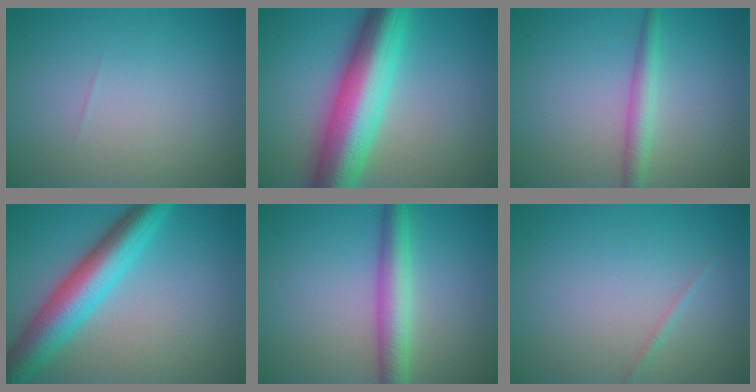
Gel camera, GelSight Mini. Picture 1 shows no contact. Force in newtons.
{"total": 10.7, "press": 10.7, "slide": 0.1}
{"total": 2.3, "press": 2.3, "slide": 0.1}
{"total": 7.5, "press": 7.5, "slide": 0.2}
{"total": 4.2, "press": 4.2, "slide": 0.0}
{"total": 0.6, "press": 0.6, "slide": 0.0}